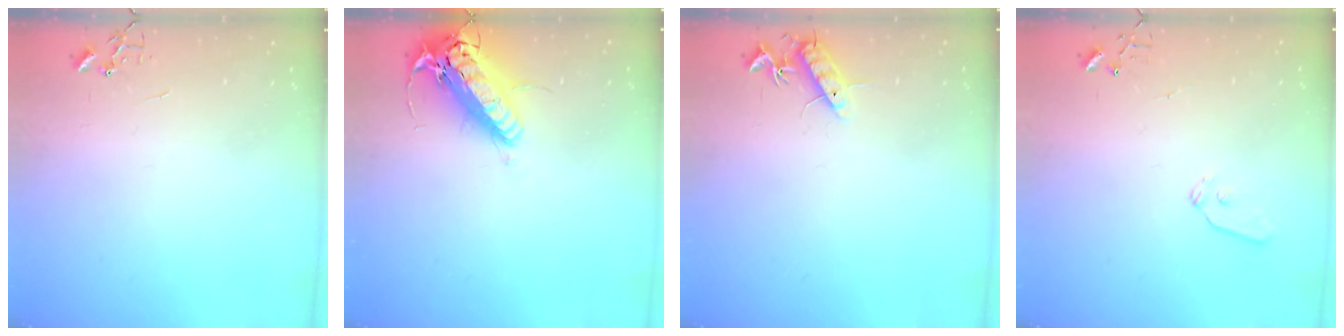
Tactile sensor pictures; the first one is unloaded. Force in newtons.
{"total": 19.5, "press": 19.1, "slide": 3.7}
{"total": 10.1, "press": 10.0, "slide": 0.8}
{"total": 6.0, "press": 5.9, "slide": 0.8}